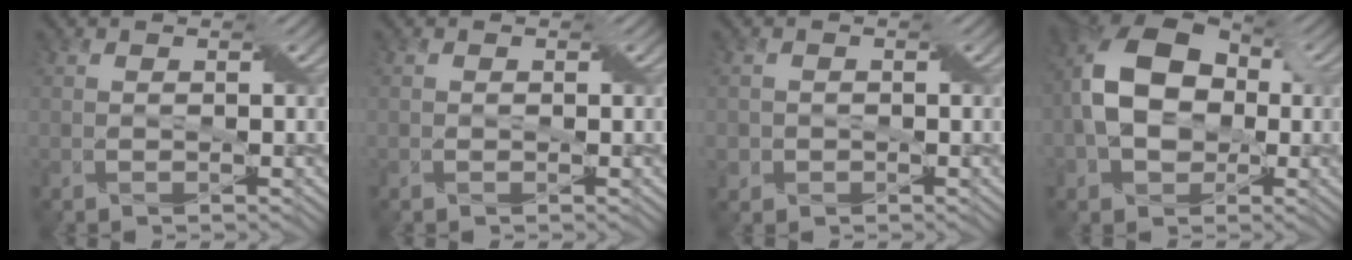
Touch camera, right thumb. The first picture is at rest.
{"total": 0.0}
{"total": 1.6, "force": [-0.5, 1.5, 0.1], "torque": [-0.002, 0.000, -0.009]}
{"total": 13.1, "force": [0.0, 9.4, 9.2], "torque": [-0.193, 0.011, -0.008]}